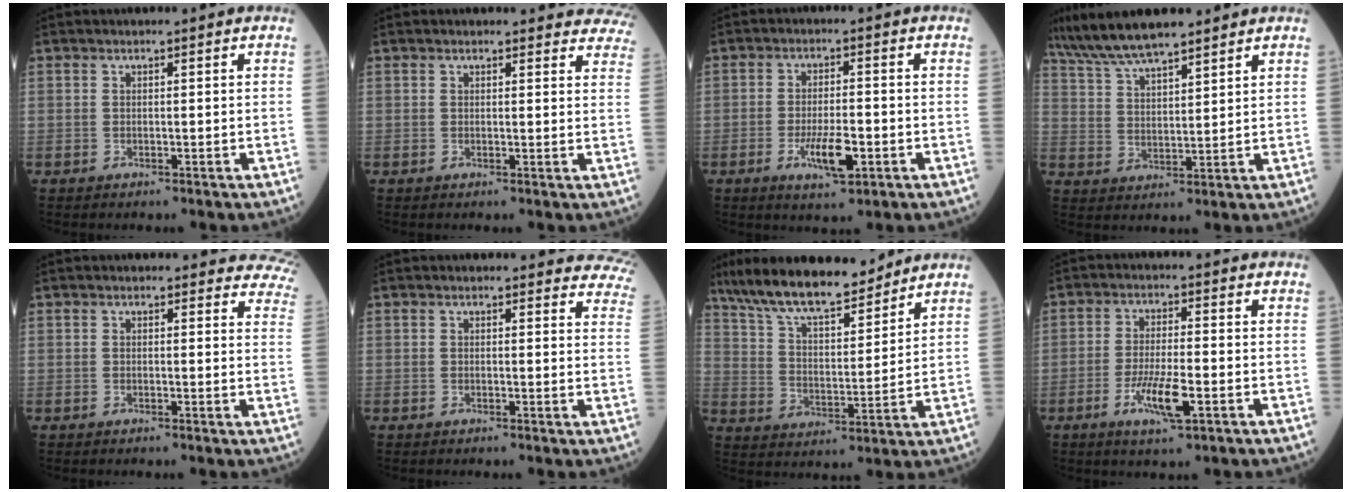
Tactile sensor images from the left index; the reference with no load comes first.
{"total": 12.1, "force": [11.6, 3.0, 1.8], "torque": [0.025, -0.035, 0.093]}
{"total": 6.2, "force": [-2.4, 1.5, 5.5], "torque": [-0.104, -0.006, -0.038]}
{"total": 10.5, "force": [9.0, 1.6, 5.1], "torque": [-0.104, 0.021, 0.170]}
{"total": 9.1, "force": [8.6, 3.0, 0.9], "torque": [0.043, -0.029, 0.049]}
{"total": 10.5, "force": [10.0, 3.0, 1.5], "torque": [0.035, -0.037, 0.065]}
{"total": 15.2, "force": [12.9, 3.3, 7.2], "torque": [-0.130, 0.009, 0.230]}
{"total": 6.5, "force": [-2.7, 0.9, 5.9], "torque": [-0.117, -0.009, -0.047]}